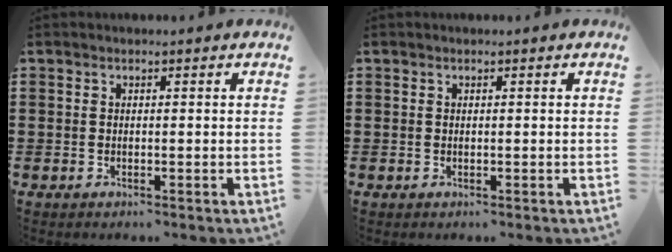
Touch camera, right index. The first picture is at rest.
{"total": 0.0}